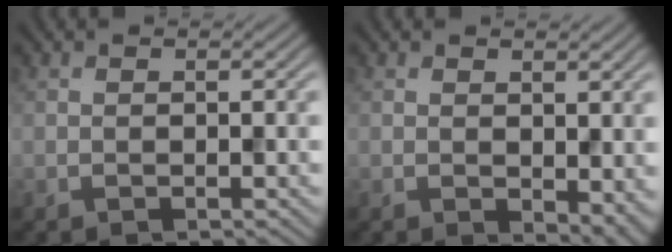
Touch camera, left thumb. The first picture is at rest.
{"total": 3.8, "force": [-0.4, 2.4, 3.0], "torque": [-0.045, -0.015, 0.001]}